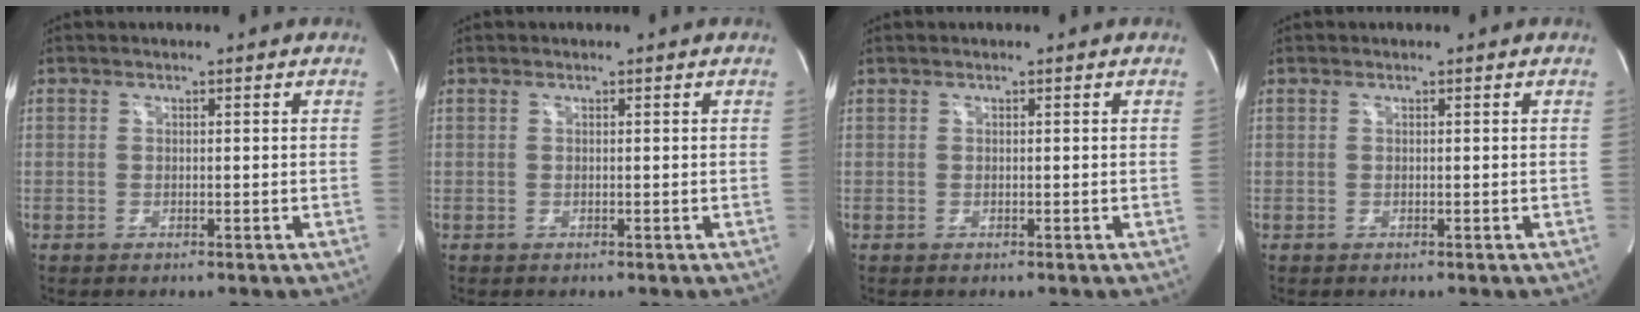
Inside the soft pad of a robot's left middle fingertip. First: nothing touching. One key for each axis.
{"total": 0.0}
{"total": 0.0}
{"total": 0.0}